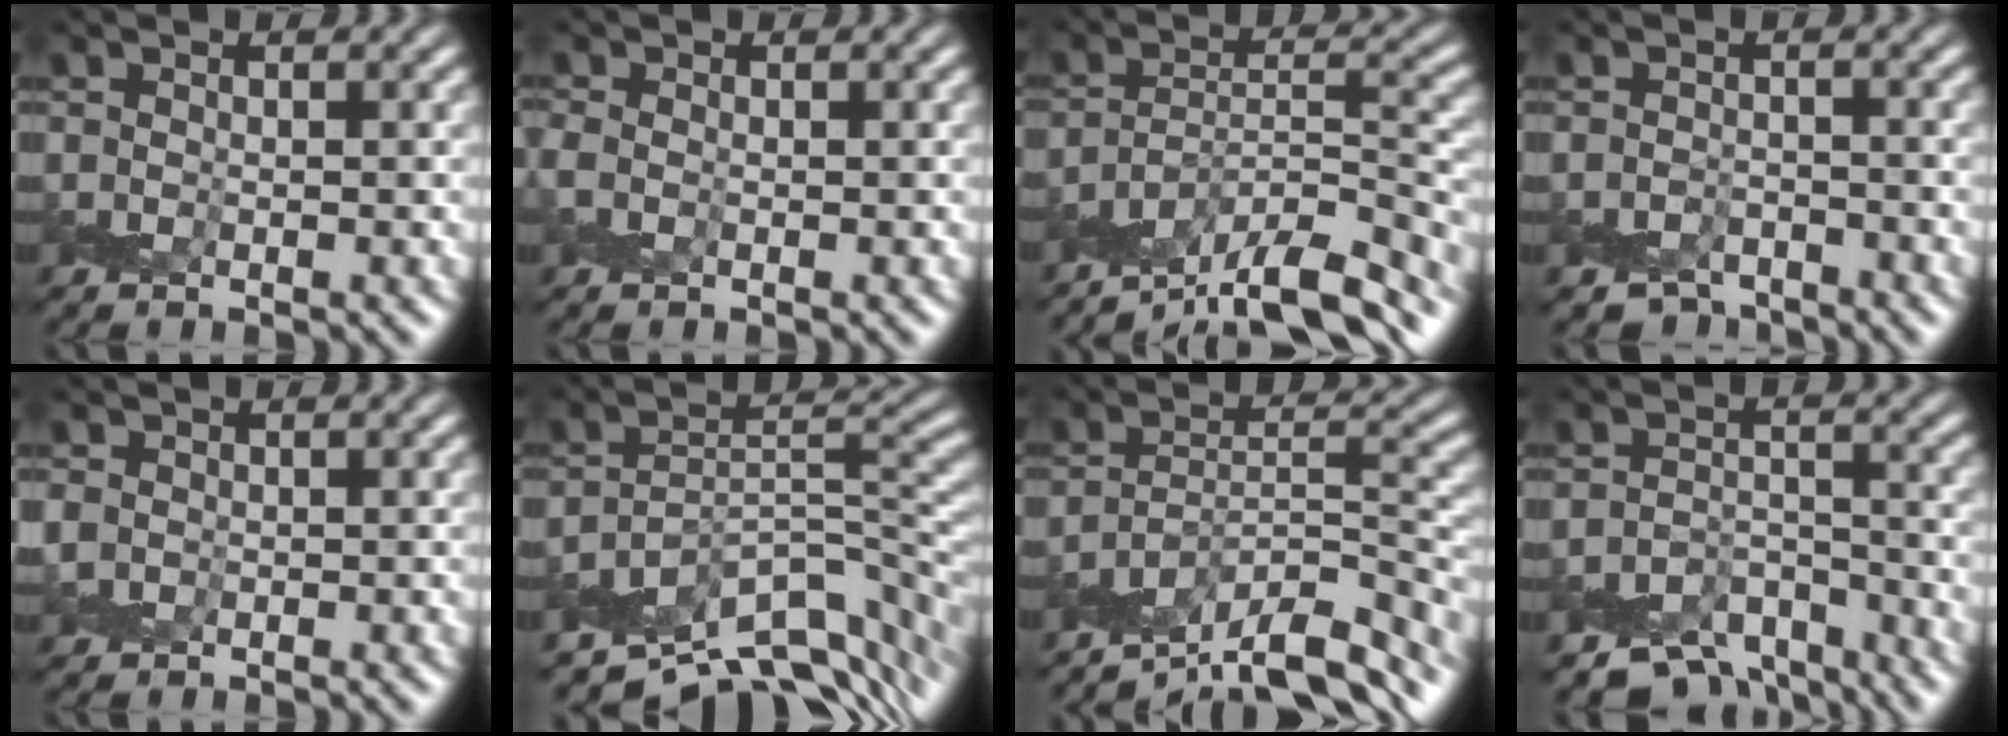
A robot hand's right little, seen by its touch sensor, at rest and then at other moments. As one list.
[{"total": 0.7, "force": [-0.3, 0.5, 0.4], "torque": [-0.012, -0.002, -0.009]}, {"total": 10.8, "force": [-8.9, 2.6, 5.7], "torque": [-0.088, 0.011, -0.141]}, {"total": 2.6, "force": [-2.4, 1.1, 0.3], "torque": [0.003, 0.000, -0.044]}, {"total": 1.2, "force": [0.1, 1.2, 0.2], "torque": [-0.001, -0.006, 0.001]}, {"total": 9.5, "force": [-6.8, 3.8, 5.6], "torque": [-0.073, -0.002, -0.117]}, {"total": 9.7, "force": [-7.7, 2.4, 5.4], "torque": [-0.081, 0.001, -0.131]}, {"total": 5.4, "force": [-4.6, 2.3, 1.6], "torque": [-0.016, -0.011, -0.074]}]